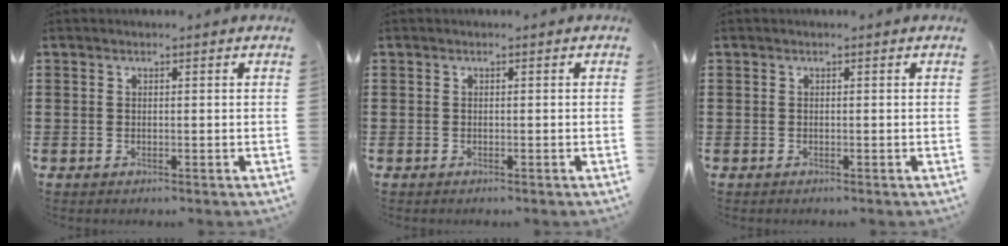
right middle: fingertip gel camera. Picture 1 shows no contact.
{"total": 0.0}
{"total": 0.0}